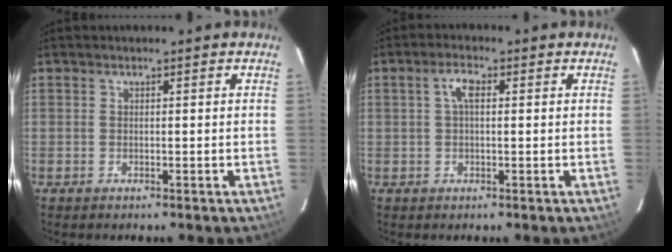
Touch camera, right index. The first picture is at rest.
{"total": 3.1, "force": [0.7, 1.2, 2.7], "torque": [-0.056, 0.011, 0.012]}